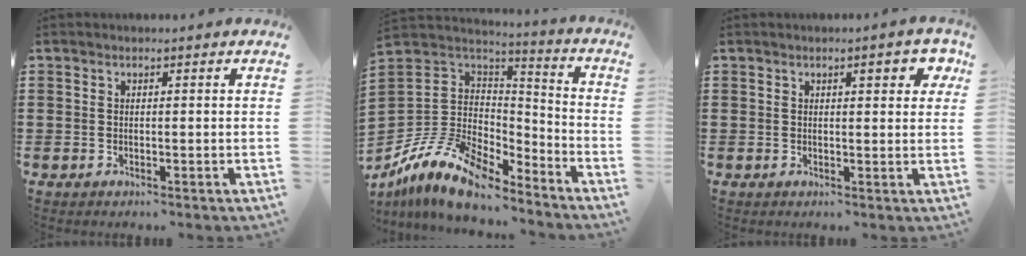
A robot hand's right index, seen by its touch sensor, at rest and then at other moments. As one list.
[{"total": 12.7, "force": [-9.1, 6.1, 6.4], "torque": [-0.162, 0.014, -0.178]}, {"total": 3.4, "force": [1.4, 1.0, 2.9], "torque": [-0.037, -0.002, 0.017]}]